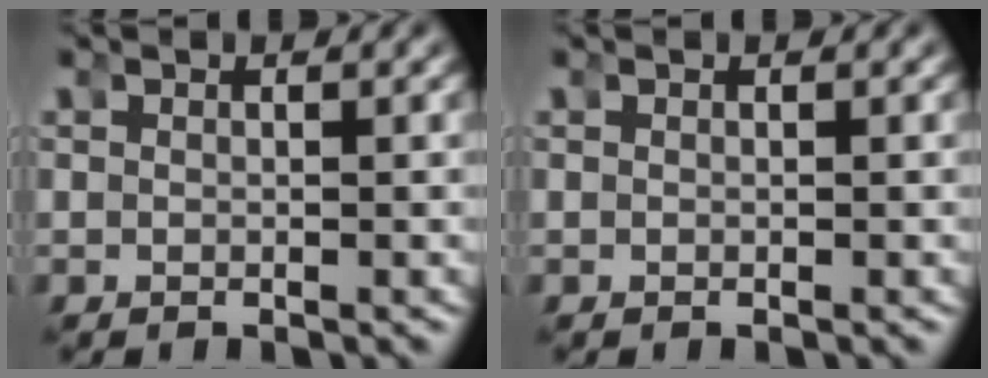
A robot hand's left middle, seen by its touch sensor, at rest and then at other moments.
{"total": 0.0}